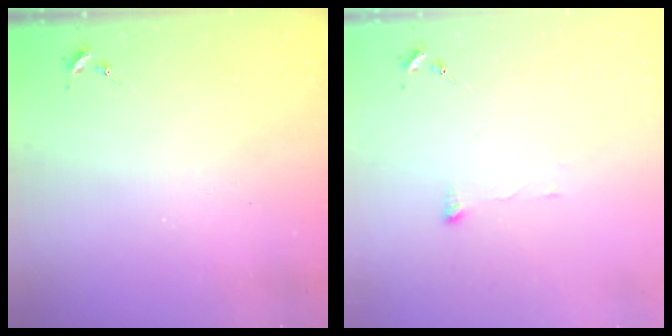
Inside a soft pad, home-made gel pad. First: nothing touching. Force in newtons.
{"total": 3.3, "press": 3.2, "slide": 0.4}